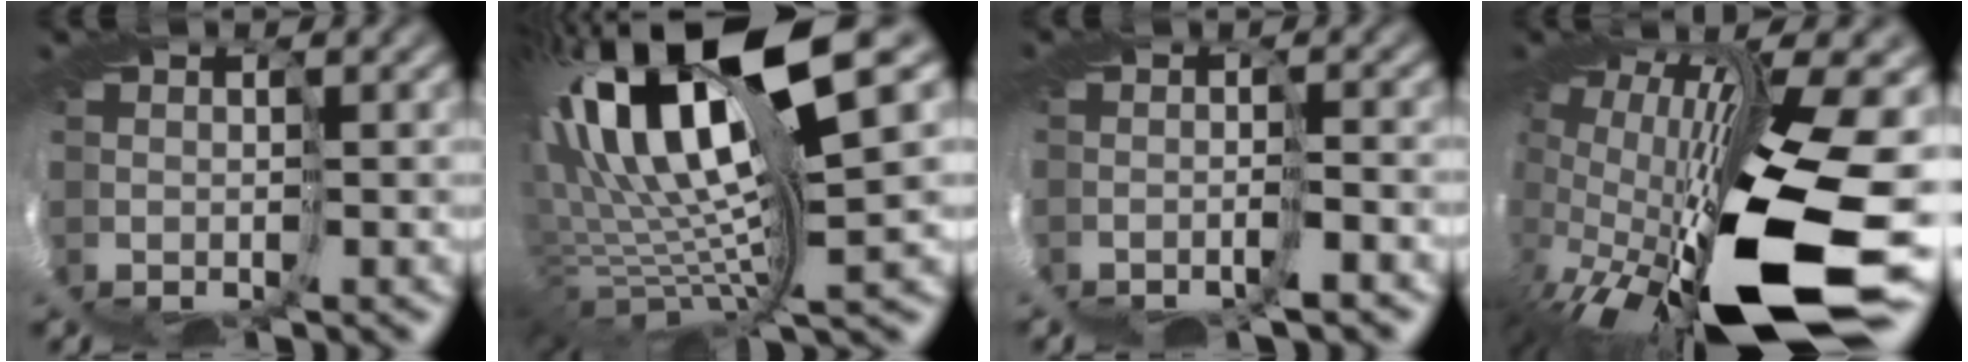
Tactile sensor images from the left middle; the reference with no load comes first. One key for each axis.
{"total": 15.1, "fx": 4.8, "fy": 3.6, "fz": 13.9, "tx": -0.263, "ty": -0.004, "tz": 0.100}
{"total": 2.2, "fx": -1.7, "fy": -0.4, "fz": 1.3, "tx": -0.017, "ty": 0.000, "tz": -0.022}
{"total": 16.7, "fx": -4.8, "fy": 5.0, "fz": 15.1, "tx": -0.293, "ty": -0.050, "tz": -0.079}